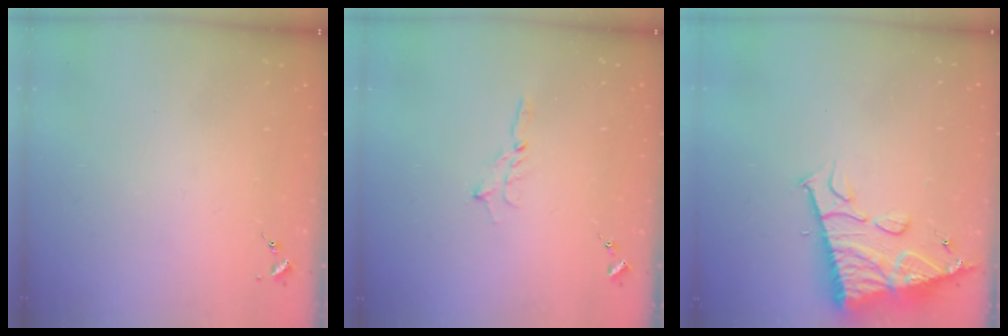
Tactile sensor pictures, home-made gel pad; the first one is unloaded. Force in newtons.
{"total": 2.9, "press": 2.9, "slide": 0.3}
{"total": 13.2, "press": 13.1, "slide": 1.2}